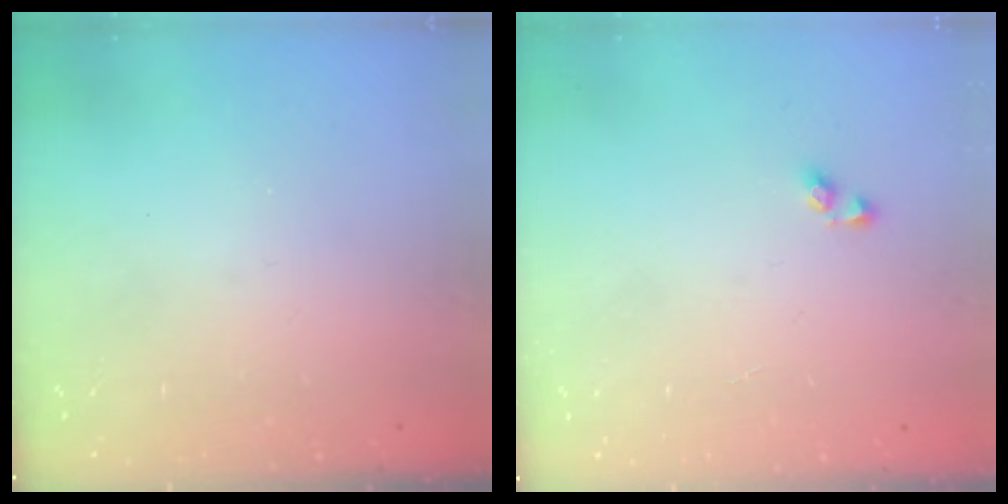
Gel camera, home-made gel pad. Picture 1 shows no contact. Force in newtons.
{"total": 2.9, "press": 2.9, "slide": 0.3}